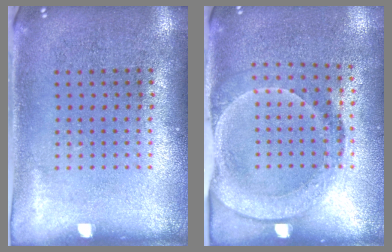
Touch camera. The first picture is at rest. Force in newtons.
{"total": 1.8, "press": 1.5, "slide": 1.1}